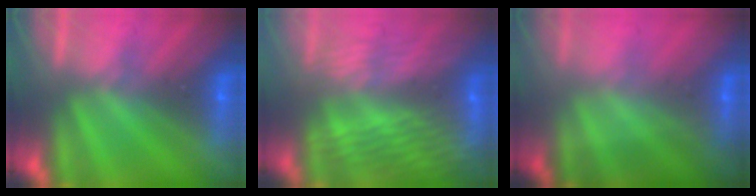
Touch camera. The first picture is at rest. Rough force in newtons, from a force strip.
{"total": 7.2}
{"total": 1.6}